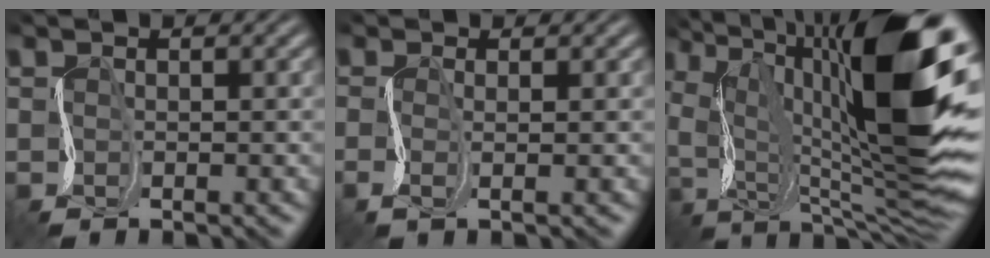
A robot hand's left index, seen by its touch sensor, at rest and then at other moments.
{"total": 1.3, "force": [0.0, 0.4, 1.2], "torque": [-0.030, -0.005, -0.007]}
{"total": 16.8, "force": [1.3, 7.1, 15.2], "torque": [-0.245, 0.025, 0.009]}